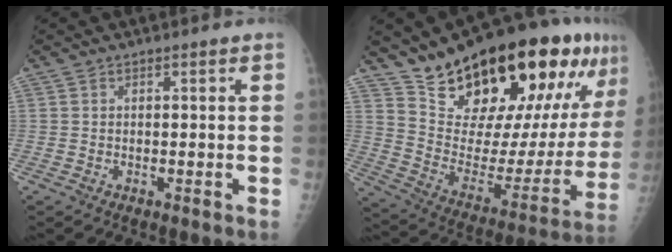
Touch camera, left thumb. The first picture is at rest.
{"total": 29.9, "force": [19.1, 11.6, 19.8], "torque": [-0.273, -0.071, 0.301]}